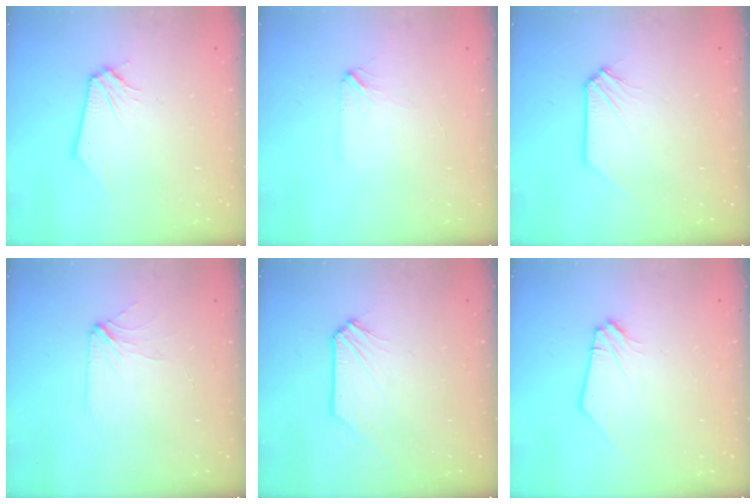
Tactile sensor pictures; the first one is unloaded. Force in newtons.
{"total": 1.9, "press": 1.8, "slide": 0.3}
{"total": 0.0}
{"total": 3.8, "press": 3.7, "slide": 0.5}
{"total": 0.0}
{"total": 0.0}